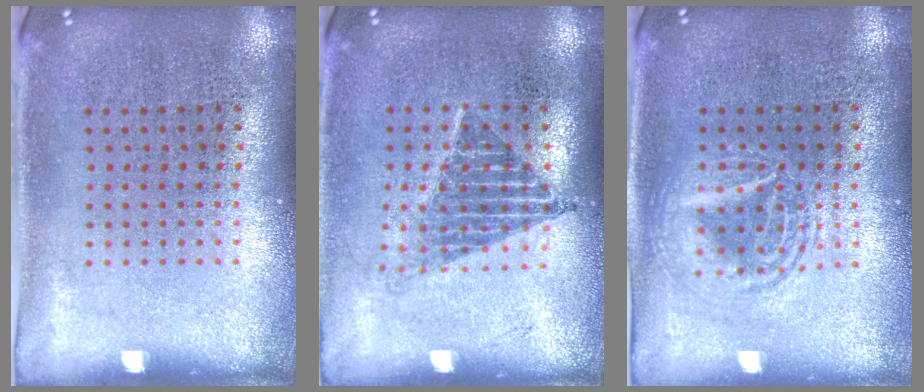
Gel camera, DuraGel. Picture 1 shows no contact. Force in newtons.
{"total": 1.3, "press": 1.1, "slide": 0.7}
{"total": 2.8, "press": 2.8, "slide": 0.3}